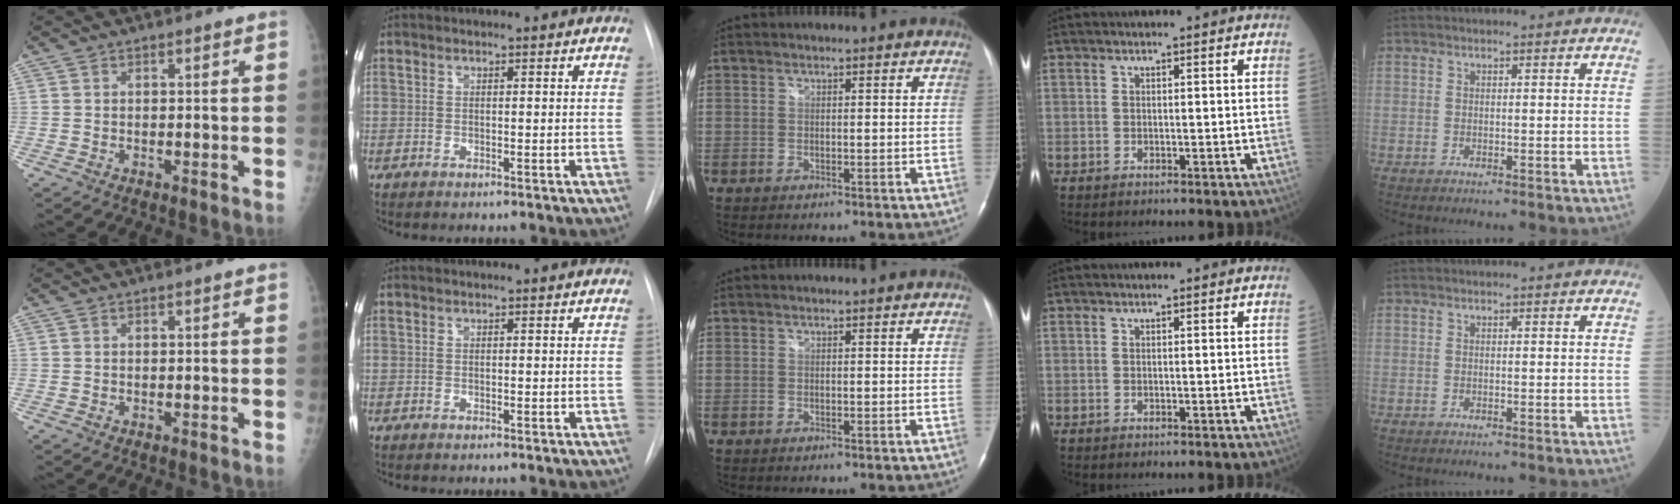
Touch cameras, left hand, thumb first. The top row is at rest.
{}